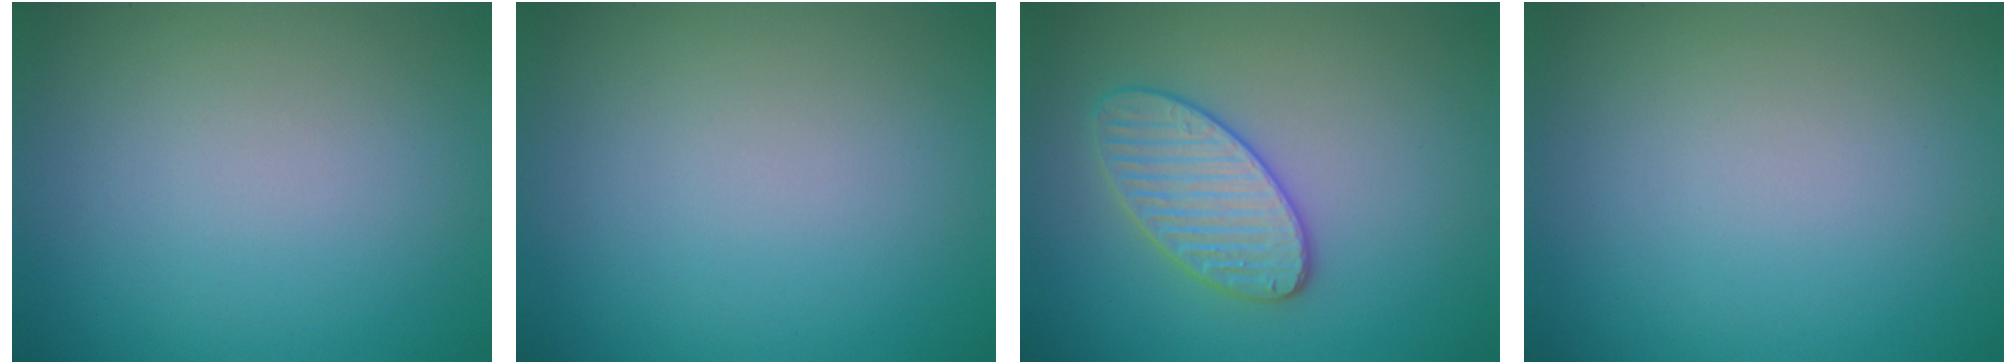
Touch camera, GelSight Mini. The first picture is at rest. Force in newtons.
{"total": 0.0}
{"total": 3.5, "press": 3.5, "slide": 0.3}
{"total": 0.0}